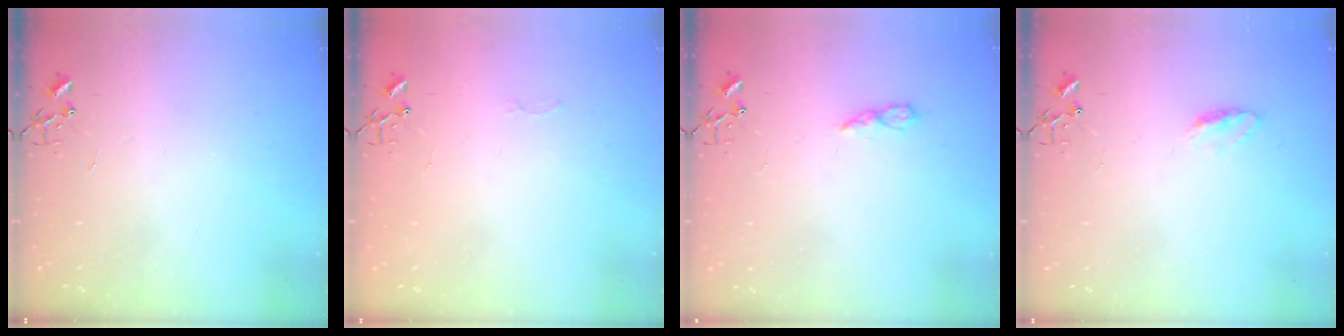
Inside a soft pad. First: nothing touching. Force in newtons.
{"total": 2.5, "press": 2.5, "slide": 0.4}
{"total": 5.8, "press": 5.7, "slide": 0.6}
{"total": 5.0, "press": 5.0, "slide": 0.7}